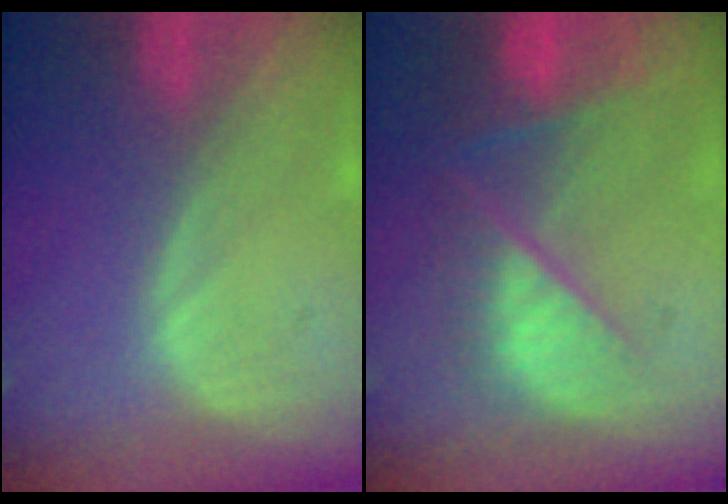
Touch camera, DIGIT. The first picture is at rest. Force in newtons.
{"total": 9.0, "press": 7.7, "slide": 4.6}